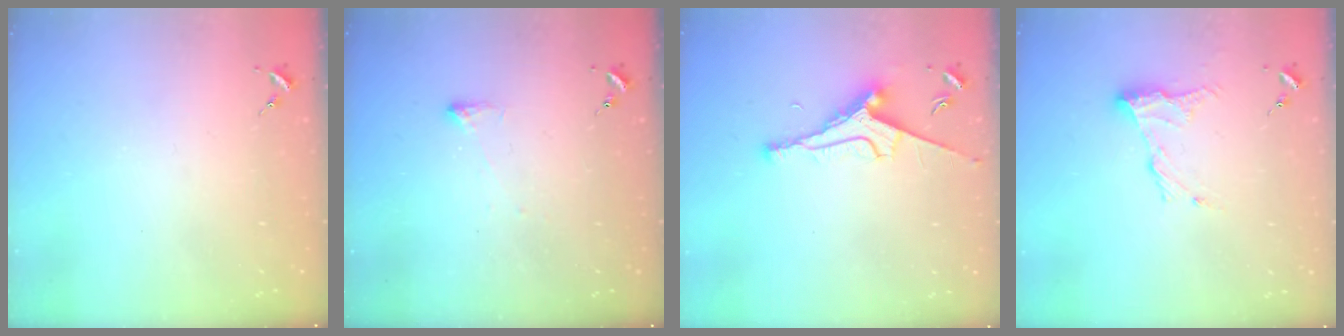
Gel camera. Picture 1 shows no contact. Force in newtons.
{"total": 3.1, "press": 3.1, "slide": 0.5}
{"total": 9.1, "press": 9.0, "slide": 1.3}
{"total": 10.9, "press": 10.9, "slide": 0.6}